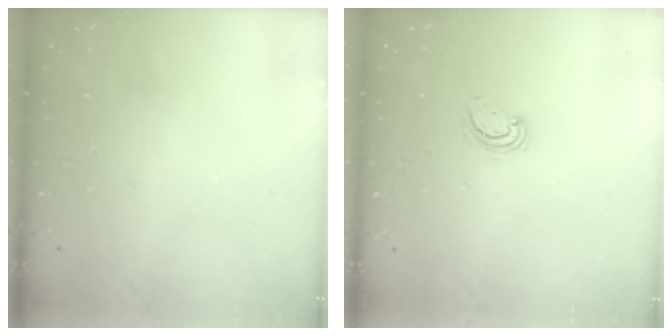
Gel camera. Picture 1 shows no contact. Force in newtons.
{"total": 3.3, "press": 3.3, "slide": 0.3}